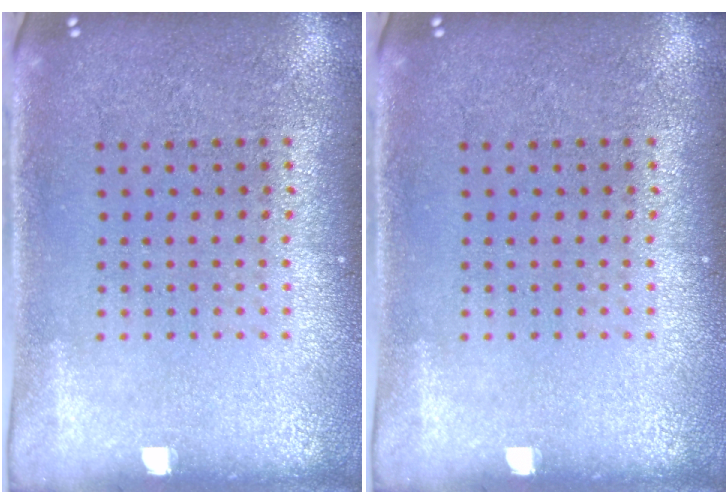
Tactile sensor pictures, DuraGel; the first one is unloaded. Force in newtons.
{"total": 0.0}